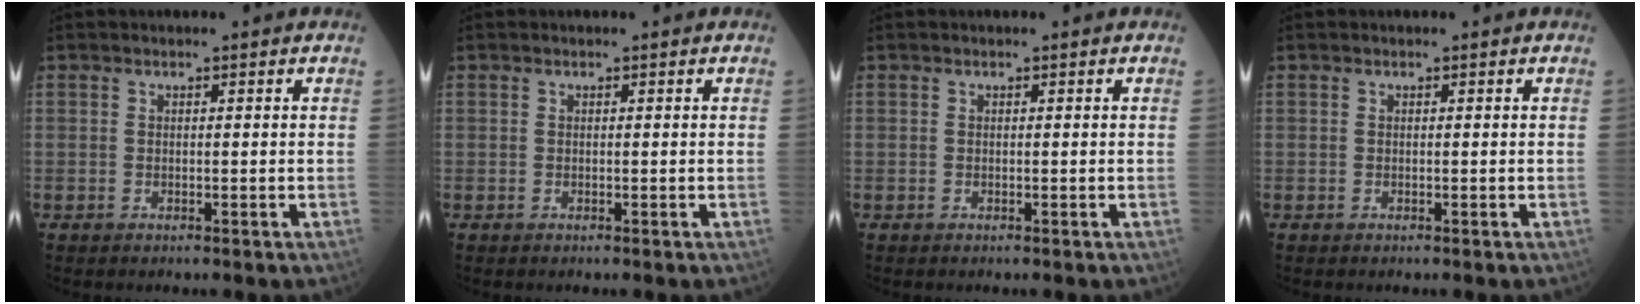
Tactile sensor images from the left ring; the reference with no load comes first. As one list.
[{"total": 0.0}, {"total": 0.0}, {"total": 0.0}]